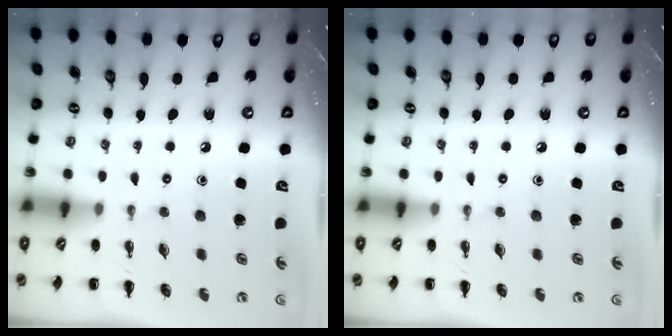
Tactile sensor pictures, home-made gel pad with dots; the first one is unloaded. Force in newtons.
{"total": 0.0}